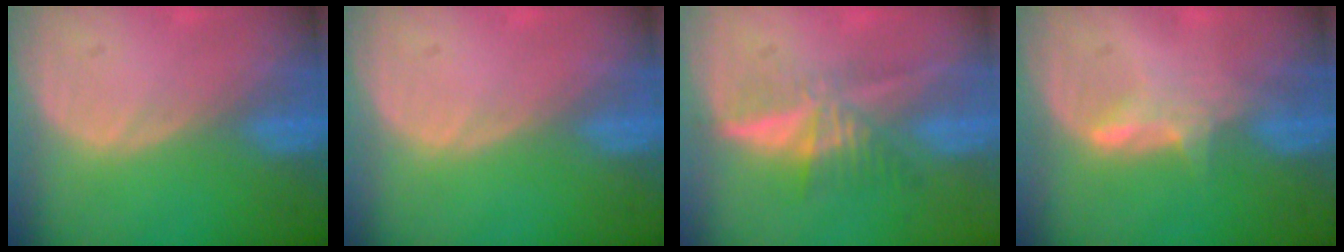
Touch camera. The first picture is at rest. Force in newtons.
{"total": 0.0}
{"total": 5.4, "press": 5.2, "slide": 1.5}
{"total": 2.9, "press": 2.9, "slide": 0.4}